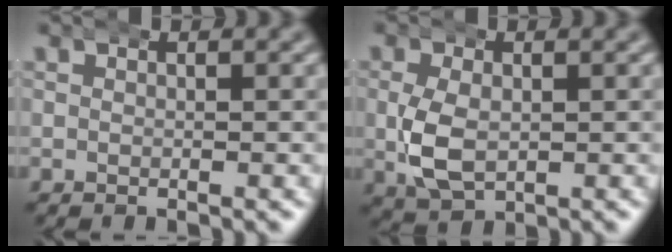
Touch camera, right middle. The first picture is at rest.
{"total": 4.5, "force": [-0.5, 3.1, 3.3], "torque": [-0.085, -0.011, 0.002]}